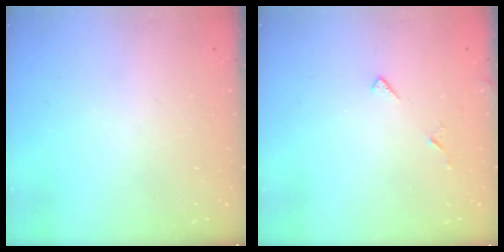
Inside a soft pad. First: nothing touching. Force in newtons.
{"total": 5.4, "press": 5.4, "slide": 0.5}